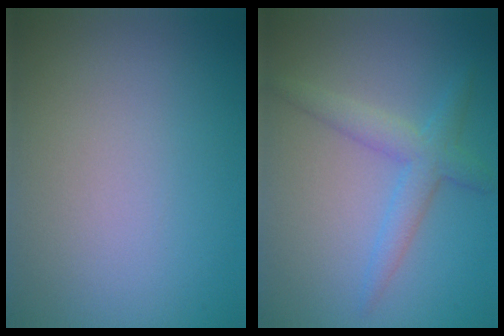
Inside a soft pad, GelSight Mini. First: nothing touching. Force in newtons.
{"total": 3.0, "press": 3.0, "slide": 0.0}